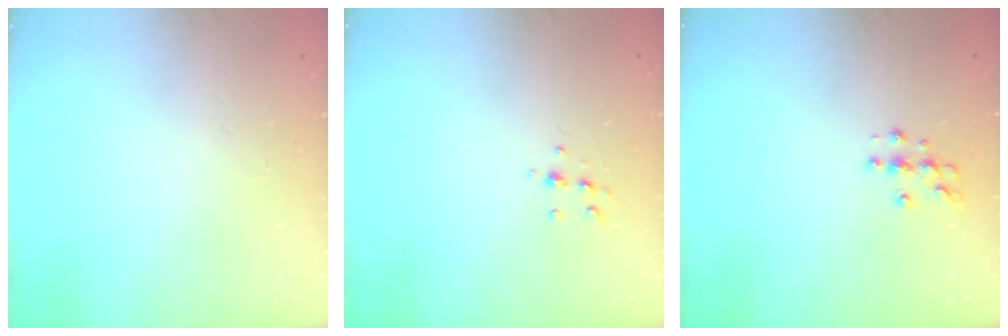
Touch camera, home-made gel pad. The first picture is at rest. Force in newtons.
{"total": 5.8, "press": 5.8, "slide": 0.6}
{"total": 4.5, "press": 4.4, "slide": 0.4}